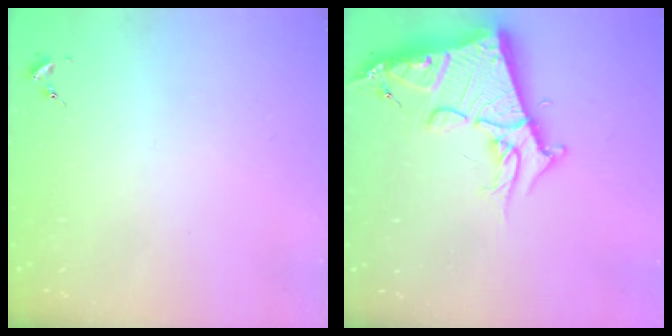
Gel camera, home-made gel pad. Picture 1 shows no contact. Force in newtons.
{"total": 18.5, "press": 18.4, "slide": 1.8}